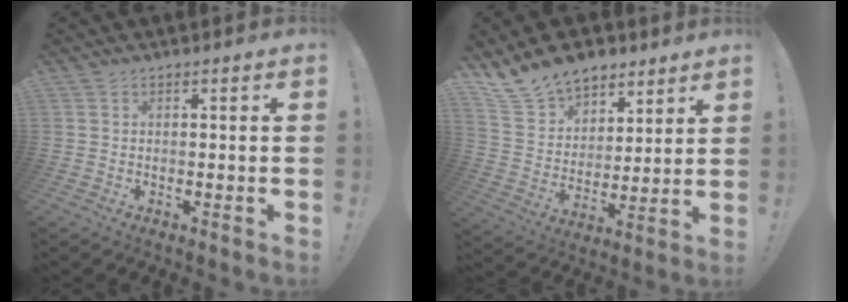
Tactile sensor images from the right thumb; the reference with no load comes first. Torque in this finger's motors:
{"motor_torque": [0.03, 0.29, 0.18, 0.17, 0.01]}